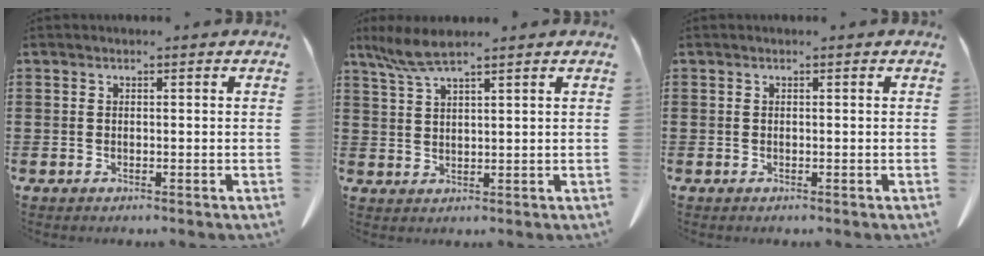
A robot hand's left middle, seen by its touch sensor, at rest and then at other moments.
{"total": 4.7, "force": [3.5, 0.6, 3.2], "torque": [-0.070, -0.001, 0.064]}
{"total": 0.0}